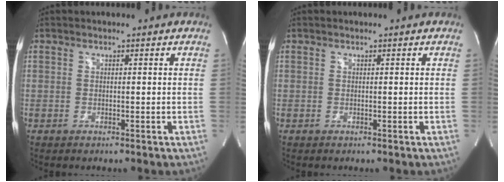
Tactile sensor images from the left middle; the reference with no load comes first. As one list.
[{"total": 0.0}]